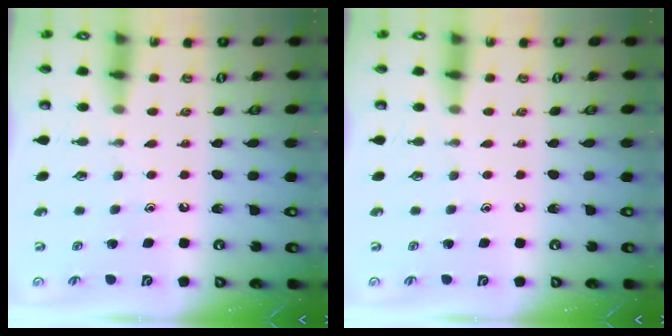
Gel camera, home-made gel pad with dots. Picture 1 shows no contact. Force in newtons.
{"total": 0.0}